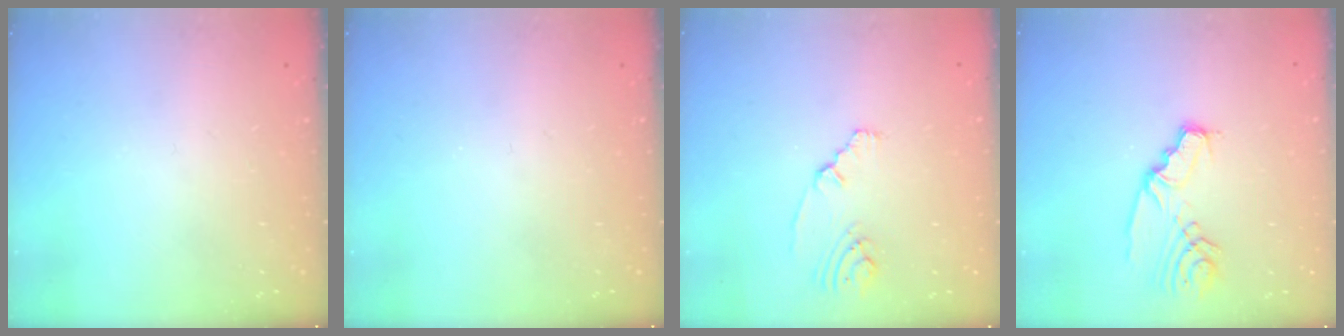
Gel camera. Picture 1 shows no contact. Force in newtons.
{"total": 0.0}
{"total": 2.2, "press": 2.1, "slide": 0.6}
{"total": 7.0, "press": 7.0, "slide": 0.6}